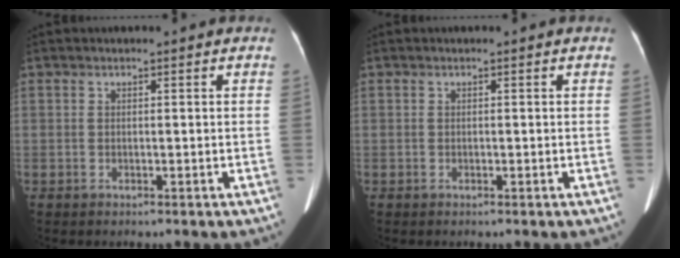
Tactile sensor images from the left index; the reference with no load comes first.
{"total": 0.0}